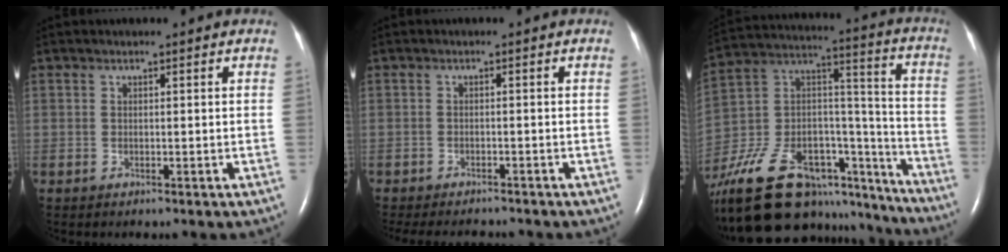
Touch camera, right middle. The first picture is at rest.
{"total": 6.7, "force": [-6.2, 1.3, 2.1], "torque": [-0.027, -0.007, -0.083]}
{"total": 34.2, "force": [-25.7, 14.1, 17.8], "torque": [-0.342, 0.004, -0.390]}